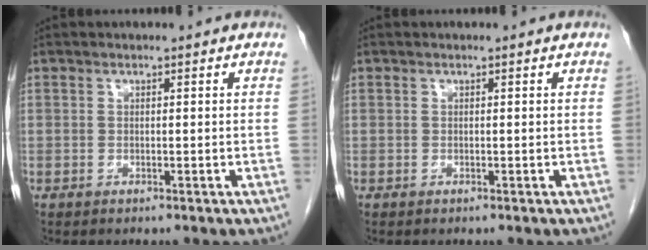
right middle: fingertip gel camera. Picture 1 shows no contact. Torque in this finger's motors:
{"motor_torque": [0.03, 0.24, -0.04, 0.00]}